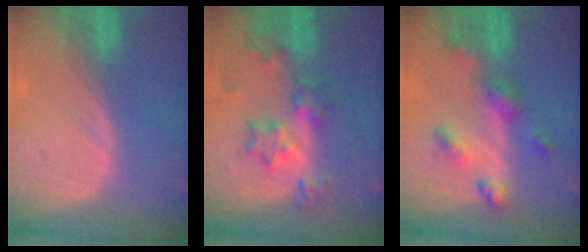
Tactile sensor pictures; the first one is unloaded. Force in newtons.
{"total": 8.3, "press": 7.3, "slide": 4.1}
{"total": 6.5, "press": 5.7, "slide": 3.1}